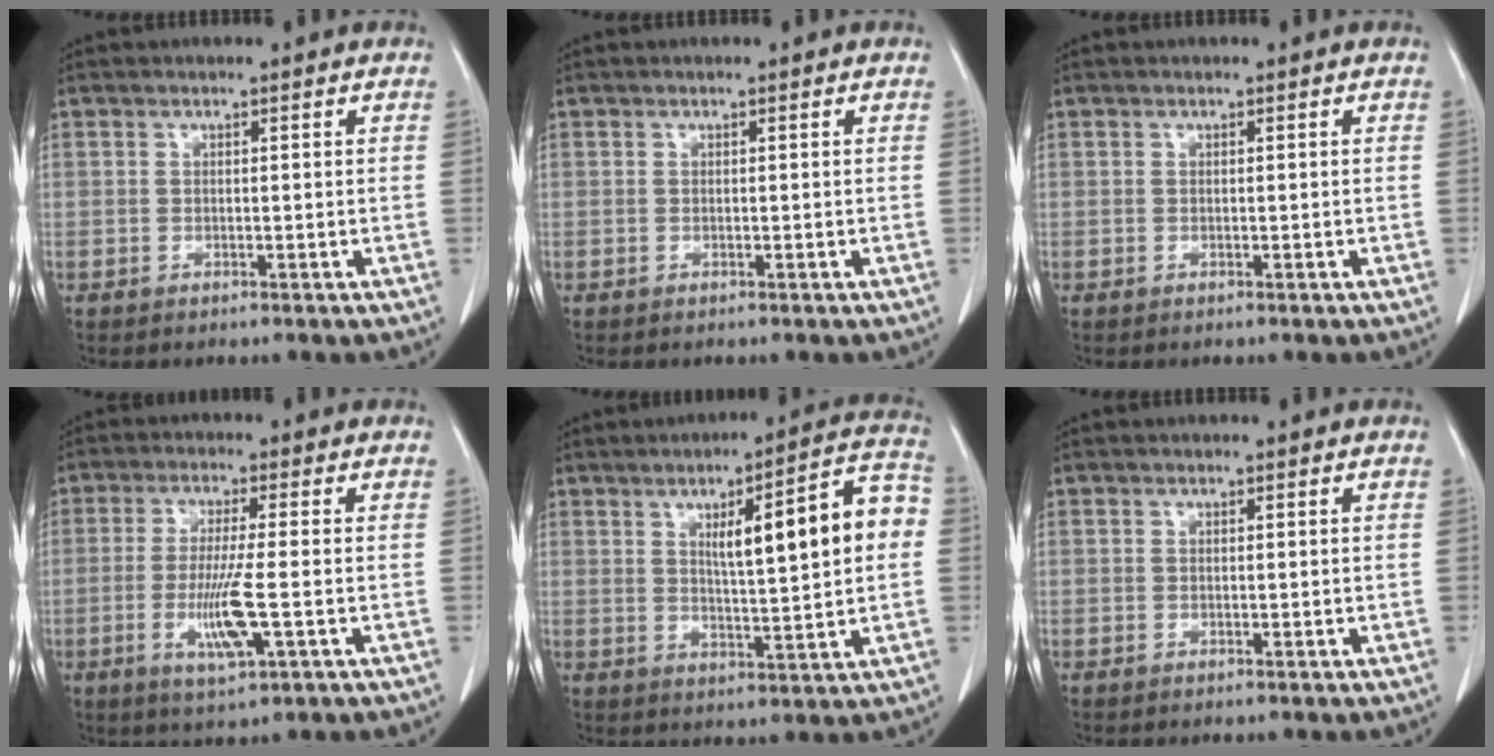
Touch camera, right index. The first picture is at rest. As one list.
[{"total": 0.0}, {"total": 0.0}, {"total": 7.8, "force": [-1.9, 0.2, 7.5], "torque": [-0.146, -0.017, -0.035]}, {"total": 13.3, "force": [2.2, 1.7, 13.0], "torque": [-0.180, 0.026, 0.033]}, {"total": 0.0}]